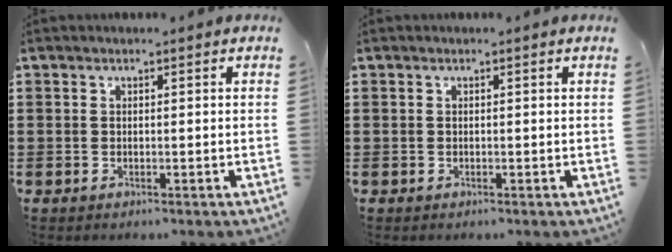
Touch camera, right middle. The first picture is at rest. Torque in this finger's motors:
{"motor_torque": [0.21, -0.20, -0.02, 0.01]}